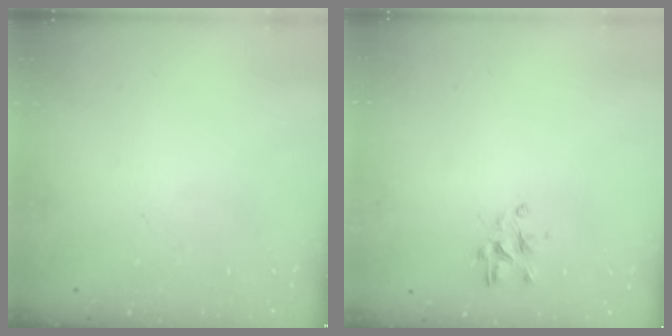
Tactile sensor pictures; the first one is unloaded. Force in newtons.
{"total": 2.9, "press": 2.8, "slide": 0.6}